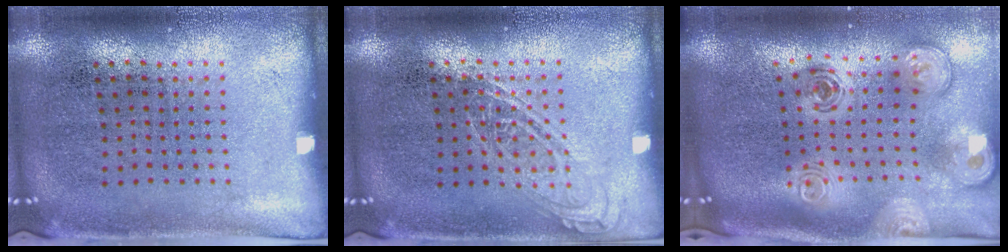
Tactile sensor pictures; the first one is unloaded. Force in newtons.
{"total": 1.8, "press": 1.8, "slide": 0.2}
{"total": 3.1, "press": 2.1, "slide": 2.2}